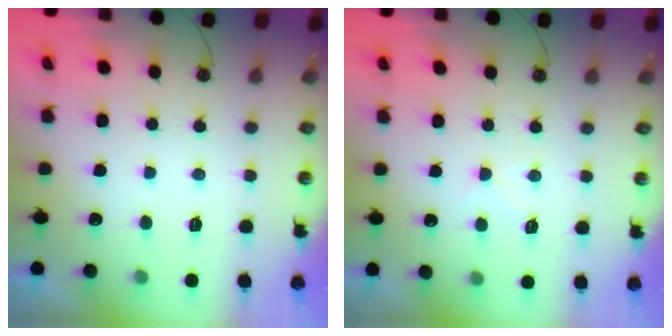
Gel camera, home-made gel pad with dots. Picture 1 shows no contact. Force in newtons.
{"total": 5.1, "press": 5.1, "slide": 0.6}